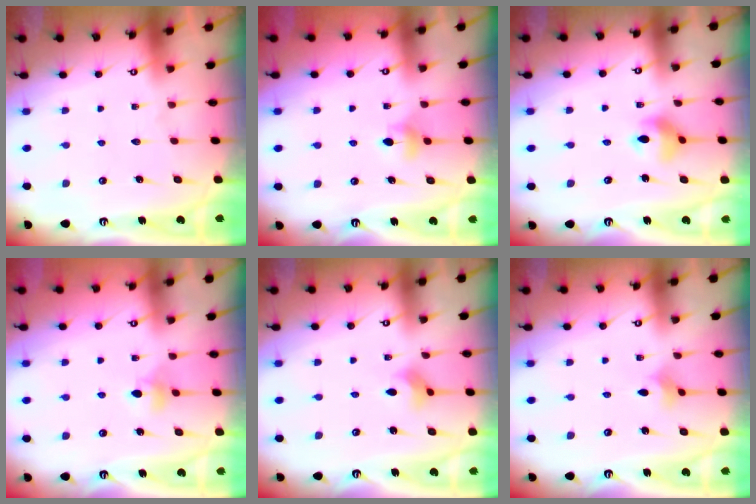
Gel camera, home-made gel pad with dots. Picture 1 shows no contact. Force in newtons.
{"total": 4.8, "press": 4.8, "slide": 0.7}
{"total": 8.6, "press": 8.1, "slide": 3.0}
{"total": 4.9, "press": 4.8, "slide": 1.0}
{"total": 2.8, "press": 2.8, "slide": 0.1}
{"total": 2.4, "press": 2.4, "slide": 0.5}